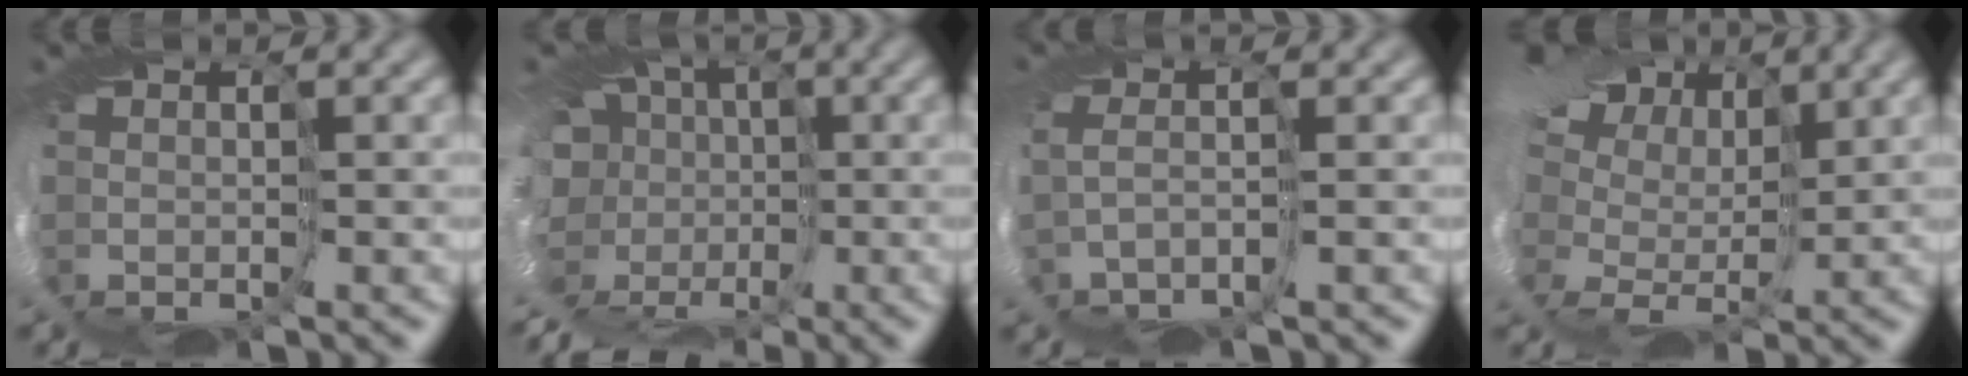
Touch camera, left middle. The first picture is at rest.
{"total": 8.0, "force": [-2.6, 6.6, 3.7], "torque": [-0.093, 0.010, -0.046]}
{"total": 1.4, "force": [-0.4, -0.1, 1.3], "torque": [-0.037, 0.000, -0.017]}
{"total": 15.5, "force": [8.4, 9.2, 9.2], "torque": [-0.208, 0.060, 0.105]}